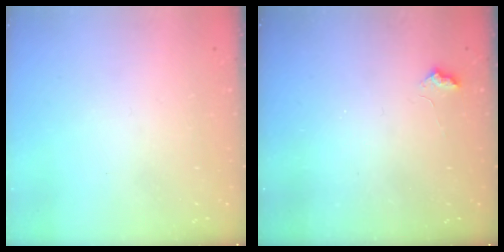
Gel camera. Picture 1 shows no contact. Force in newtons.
{"total": 2.8, "press": 2.7, "slide": 0.6}